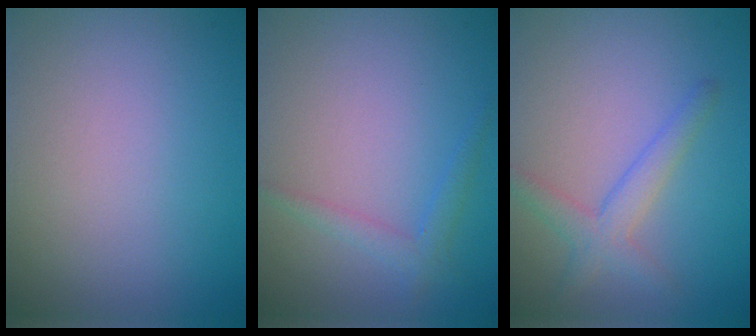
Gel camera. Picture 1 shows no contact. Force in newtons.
{"total": 1.6, "press": 1.6, "slide": 0.1}
{"total": 2.7, "press": 2.7, "slide": 0.1}